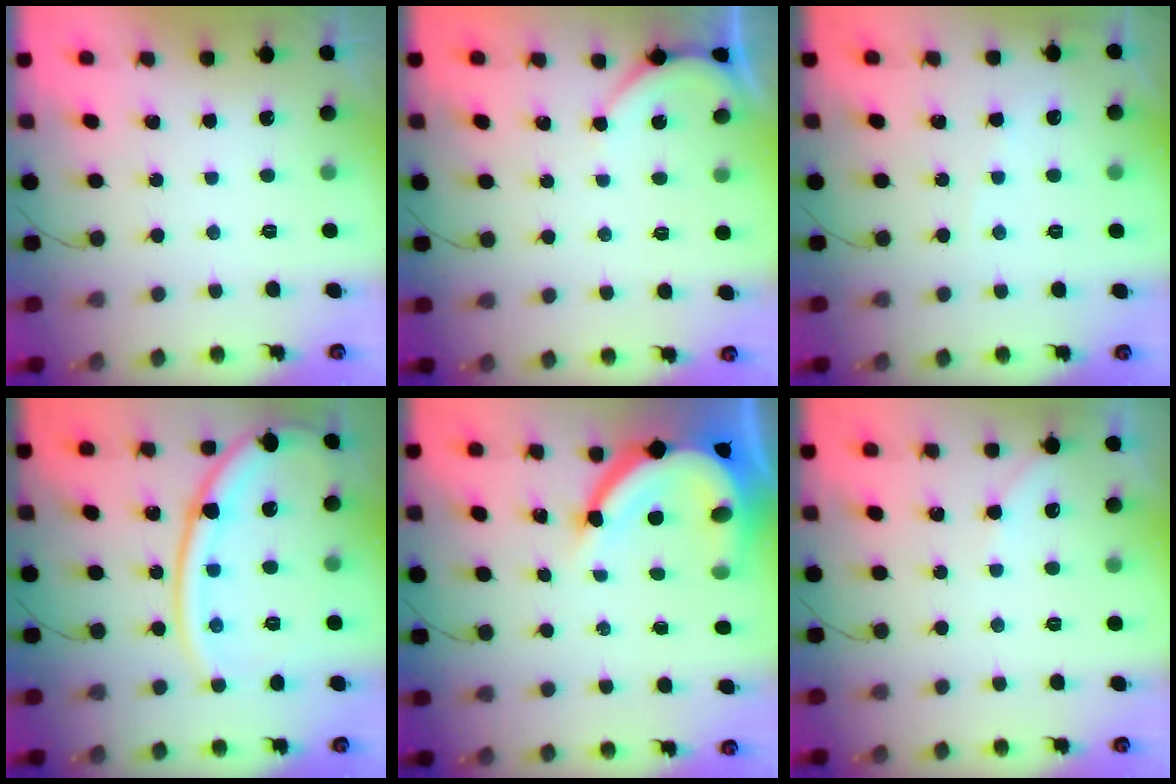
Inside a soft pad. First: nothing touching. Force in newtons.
{"total": 3.2, "press": 3.1, "slide": 0.3}
{"total": 2.3, "press": 2.3, "slide": 0.4}
{"total": 16.6, "press": 16.5, "slide": 1.8}
{"total": 15.4, "press": 15.3, "slide": 1.8}
{"total": 2.4, "press": 2.3, "slide": 0.4}